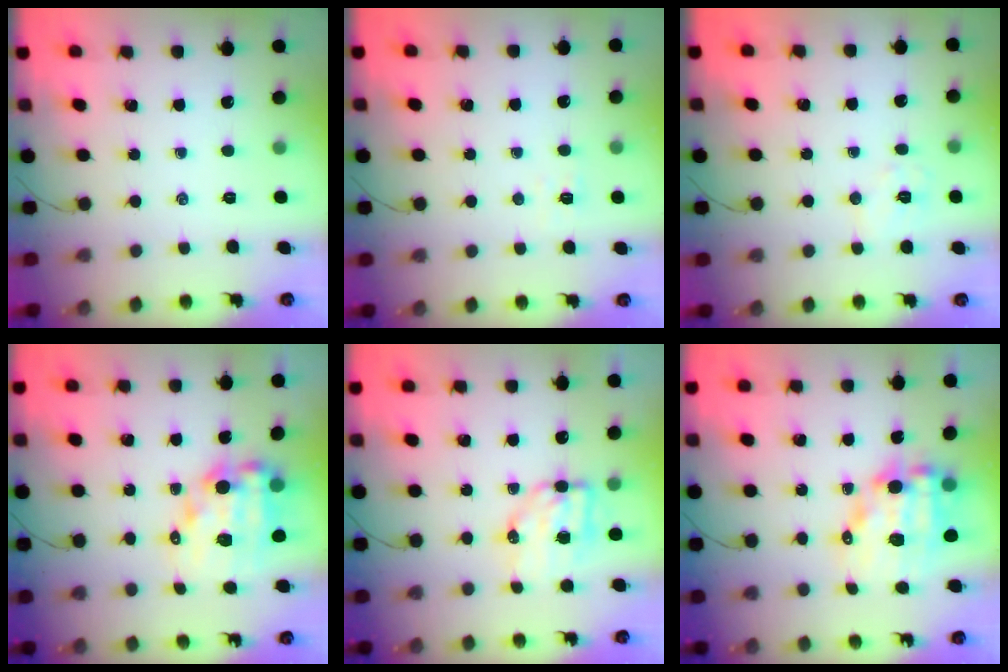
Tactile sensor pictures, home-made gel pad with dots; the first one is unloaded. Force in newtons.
{"total": 2.8, "press": 2.7, "slide": 0.8}
{"total": 5.8, "press": 5.7, "slide": 0.8}
{"total": 12.5, "press": 12.1, "slide": 3.2}
{"total": 8.1, "press": 8.0, "slide": 1.4}
{"total": 12.8, "press": 12.4, "slide": 3.1}